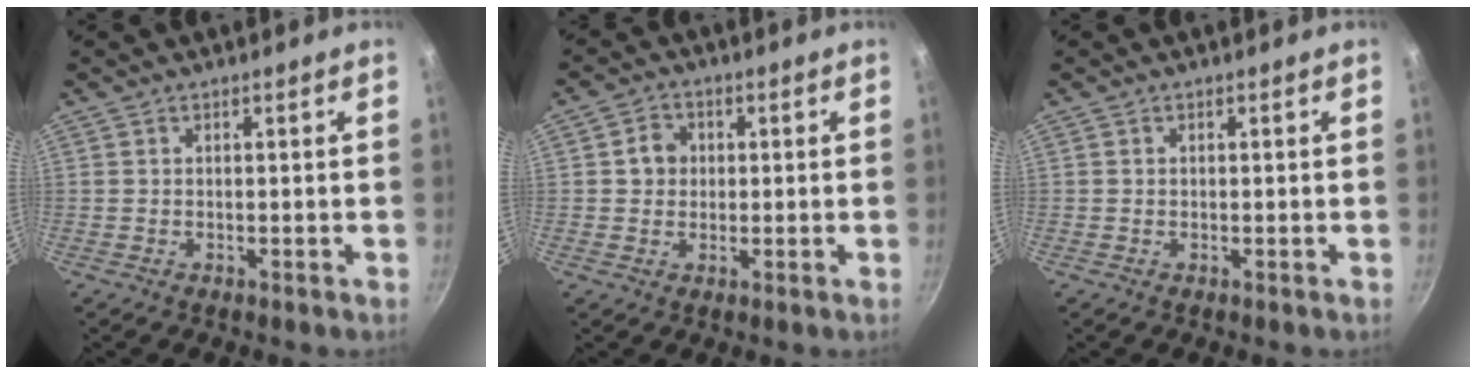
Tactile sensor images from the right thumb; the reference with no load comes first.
{"total": 4.1, "force": [0.5, 3.7, 1.7], "torque": [-0.004, 0.008, 0.002]}
{"total": 0.0}